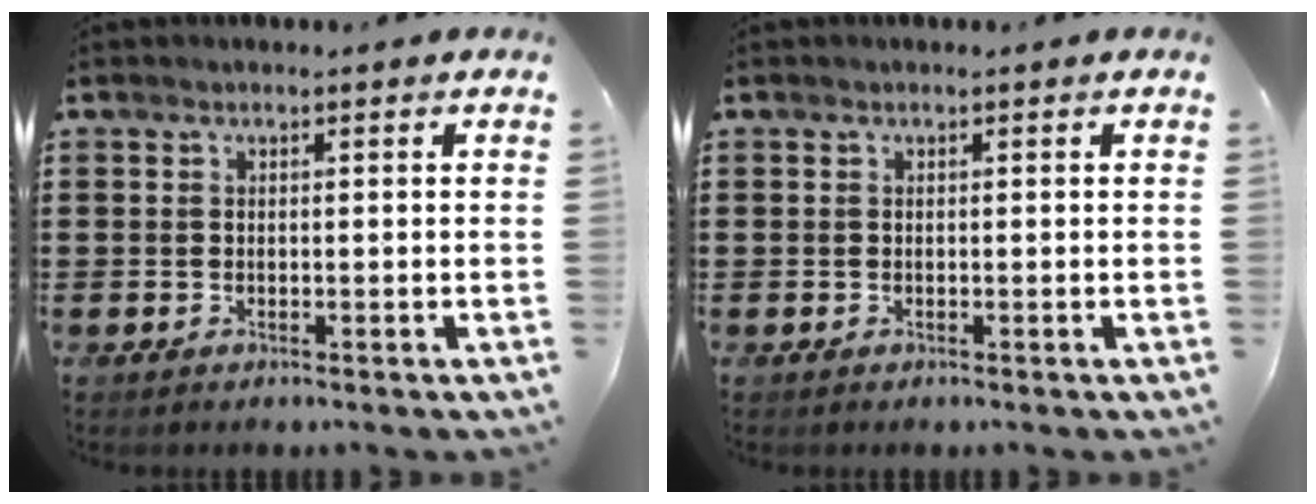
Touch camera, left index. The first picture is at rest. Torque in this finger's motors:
{"motor_torque": [0.00, 0.00, 0.00, -0.01]}